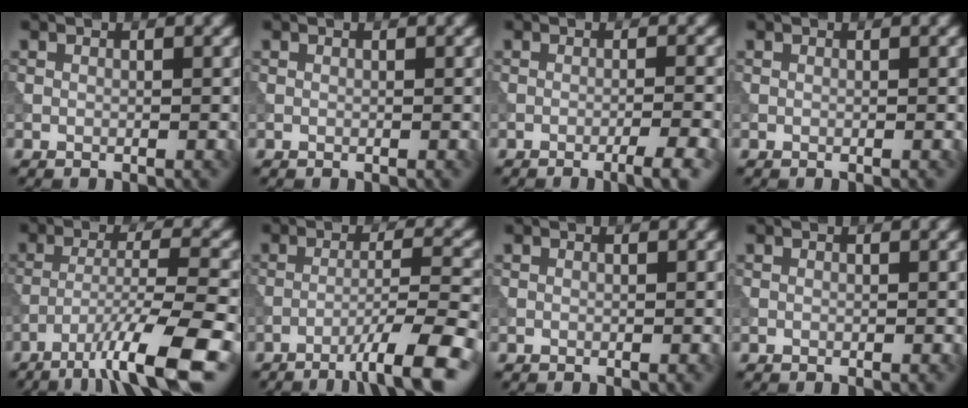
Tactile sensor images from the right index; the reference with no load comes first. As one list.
[{"total": 0.0}, {"total": 3.1, "force": [-1.9, 0.5, 2.5], "torque": [-0.038, 0.004, -0.029]}, {"total": 0.0}, {"total": 9.2, "force": [-6.1, 1.4, 6.7], "torque": [-0.108, 0.008, -0.100]}, {"total": 6.6, "force": [-4.3, 0.6, 4.9], "torque": [-0.076, 0.013, -0.064]}, {"total": 0.0}, {"total": 0.0}]